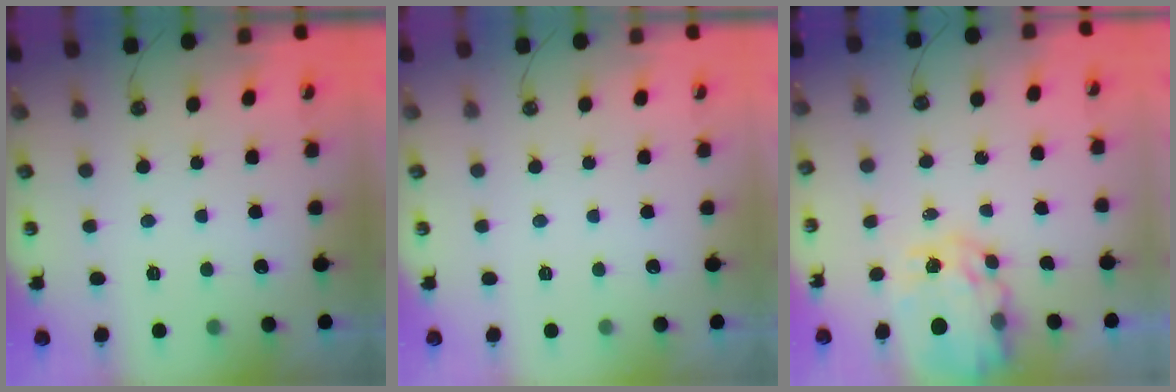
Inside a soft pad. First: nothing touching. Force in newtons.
{"total": 0.0}
{"total": 9.9, "press": 9.9, "slide": 0.8}